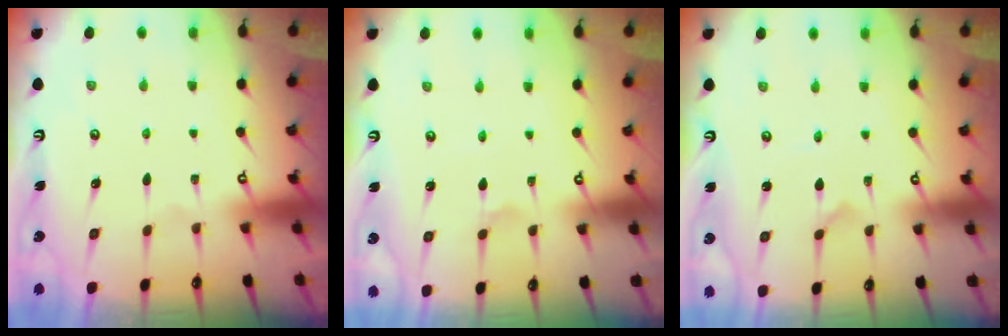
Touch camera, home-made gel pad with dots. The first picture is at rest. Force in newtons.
{"total": 2.1, "press": 2.0, "slide": 0.4}
{"total": 0.0}